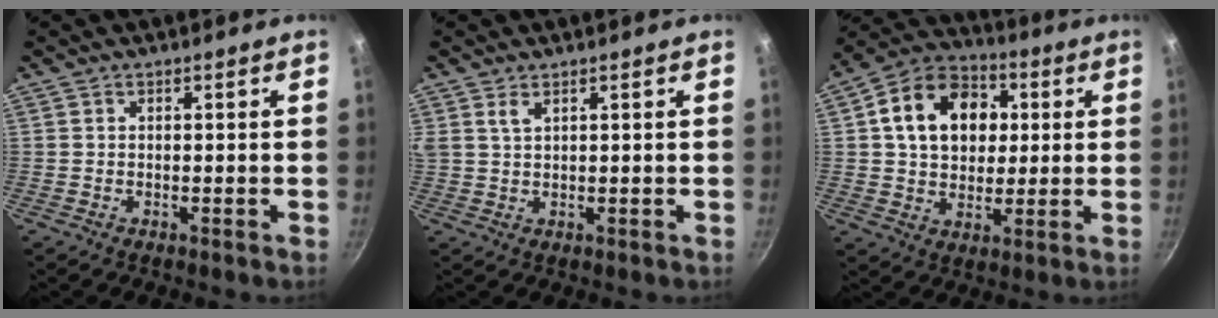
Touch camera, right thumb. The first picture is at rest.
{"total": 2.3, "force": [1.4, 0.9, 1.6], "torque": [-0.030, -0.004, 0.031]}
{"total": 16.3, "force": [3.5, 12.3, 10.2], "torque": [-0.141, 0.020, 0.047]}